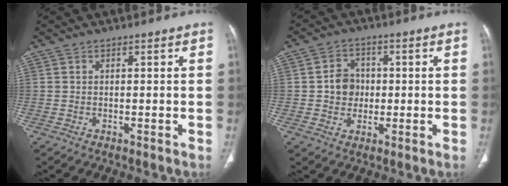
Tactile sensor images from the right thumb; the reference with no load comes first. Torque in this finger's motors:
{"motor_torque": [-0.41, 0.39, -0.14, 0.03, 0.01]}